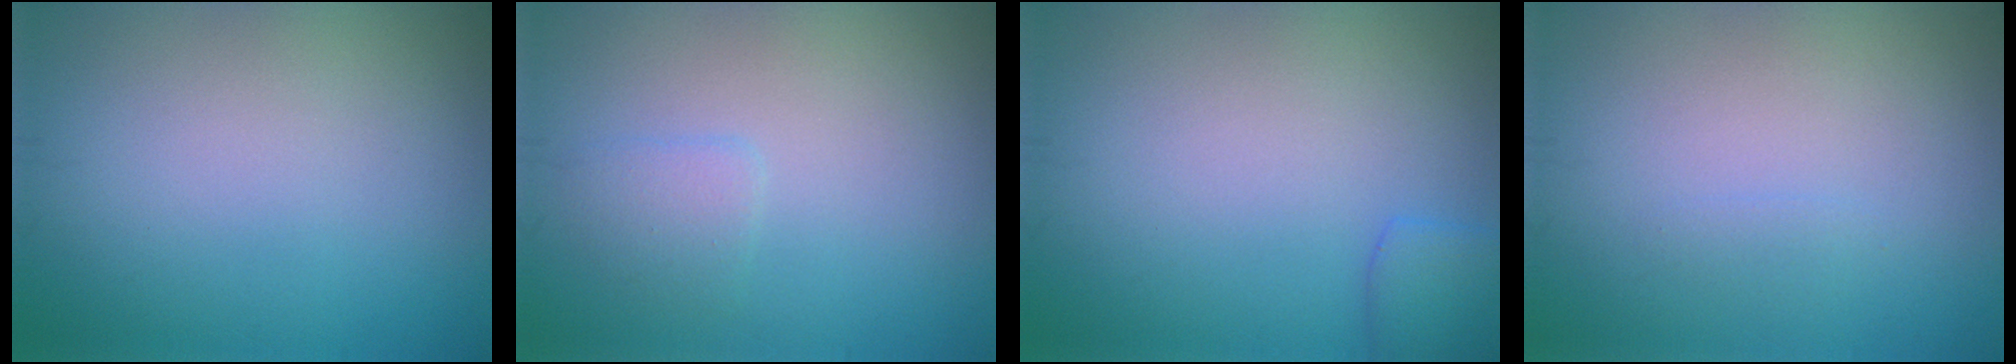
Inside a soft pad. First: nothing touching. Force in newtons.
{"total": 1.4, "press": 1.4, "slide": 0.1}
{"total": 2.0, "press": 2.0, "slide": 0.1}
{"total": 0.6, "press": 0.6, "slide": 0.0}